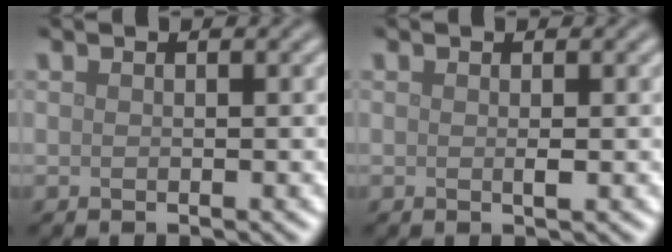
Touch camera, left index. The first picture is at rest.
{"total": 0.7, "force": [0.0, 0.1, 0.7], "torque": [-0.014, -0.002, 0.000]}